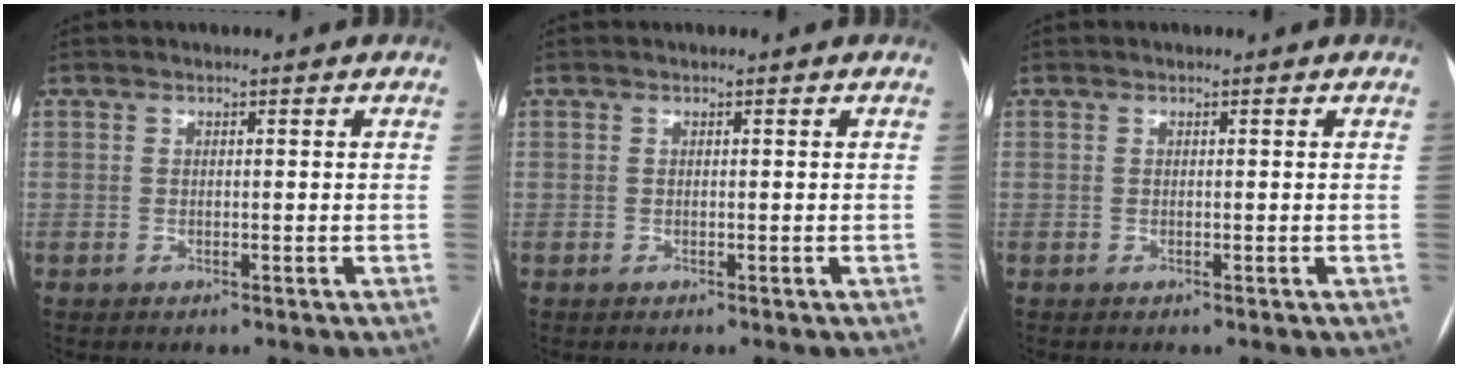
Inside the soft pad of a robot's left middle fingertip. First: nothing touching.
{"total": 0.0}
{"total": 0.0}